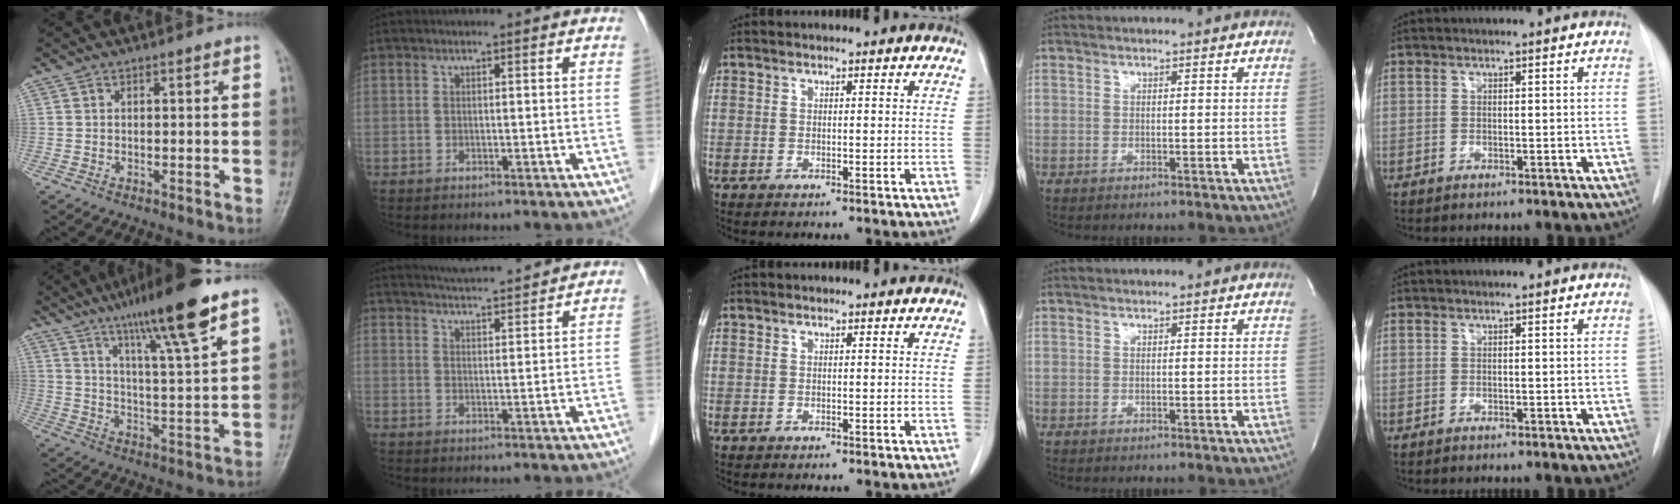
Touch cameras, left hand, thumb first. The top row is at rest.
{"thumb": {"total": 15.9, "force": [10.3, 1.3, 12.0], "torque": [-0.193, -0.045, 0.170]}, "index": {"total": 10.7, "force": [10.1, 0.4, 3.5], "torque": [-0.062, 0.018, 0.145]}}